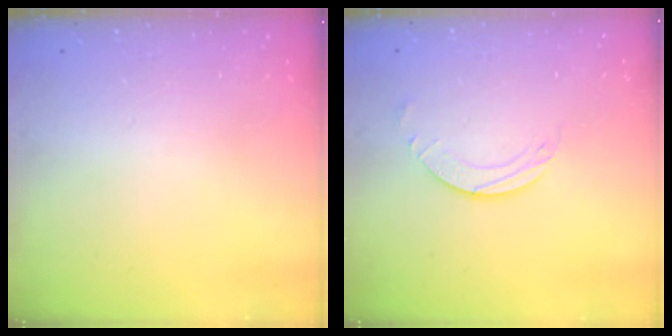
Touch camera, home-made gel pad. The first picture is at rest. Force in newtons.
{"total": 2.0, "press": 1.9, "slide": 0.3}